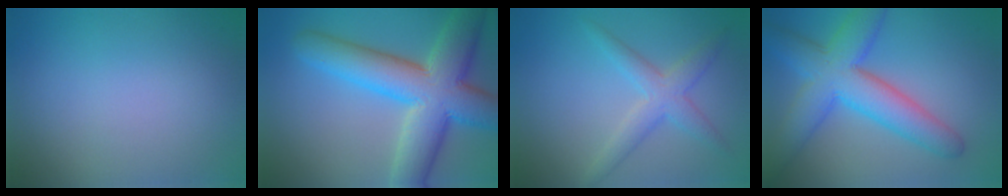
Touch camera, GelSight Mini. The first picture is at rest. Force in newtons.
{"total": 10.9, "press": 10.9, "slide": 0.4}
{"total": 3.2, "press": 3.2, "slide": 0.1}
{"total": 8.2, "press": 8.2, "slide": 0.2}